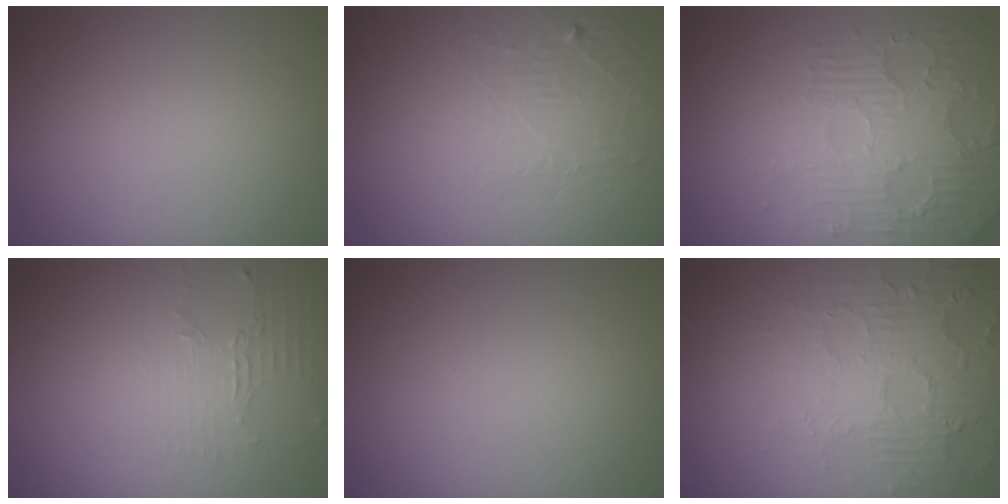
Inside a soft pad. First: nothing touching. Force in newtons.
{"total": 1.9, "press": 0.6, "slide": 1.8}
{"total": 4.7, "press": 3.7, "slide": 2.8}
{"total": 2.1, "press": 1.5, "slide": 1.4}
{"total": 0.0}
{"total": 5.5, "press": 3.5, "slide": 4.2}